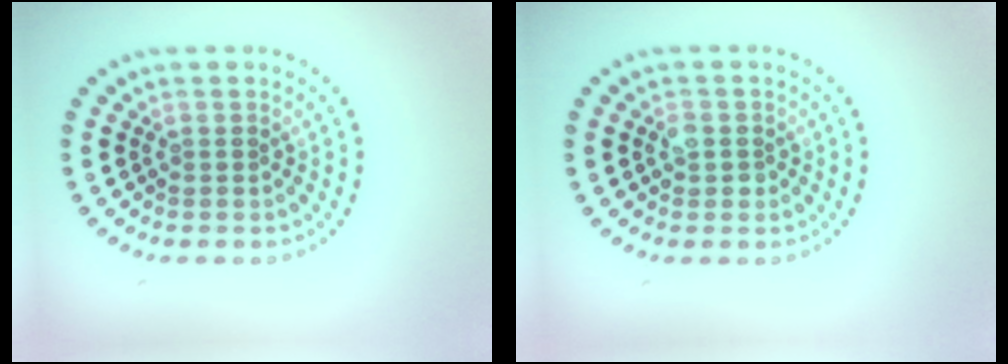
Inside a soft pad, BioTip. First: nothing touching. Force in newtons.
{"total": 1.6, "press": 1.6, "slide": 0.4}